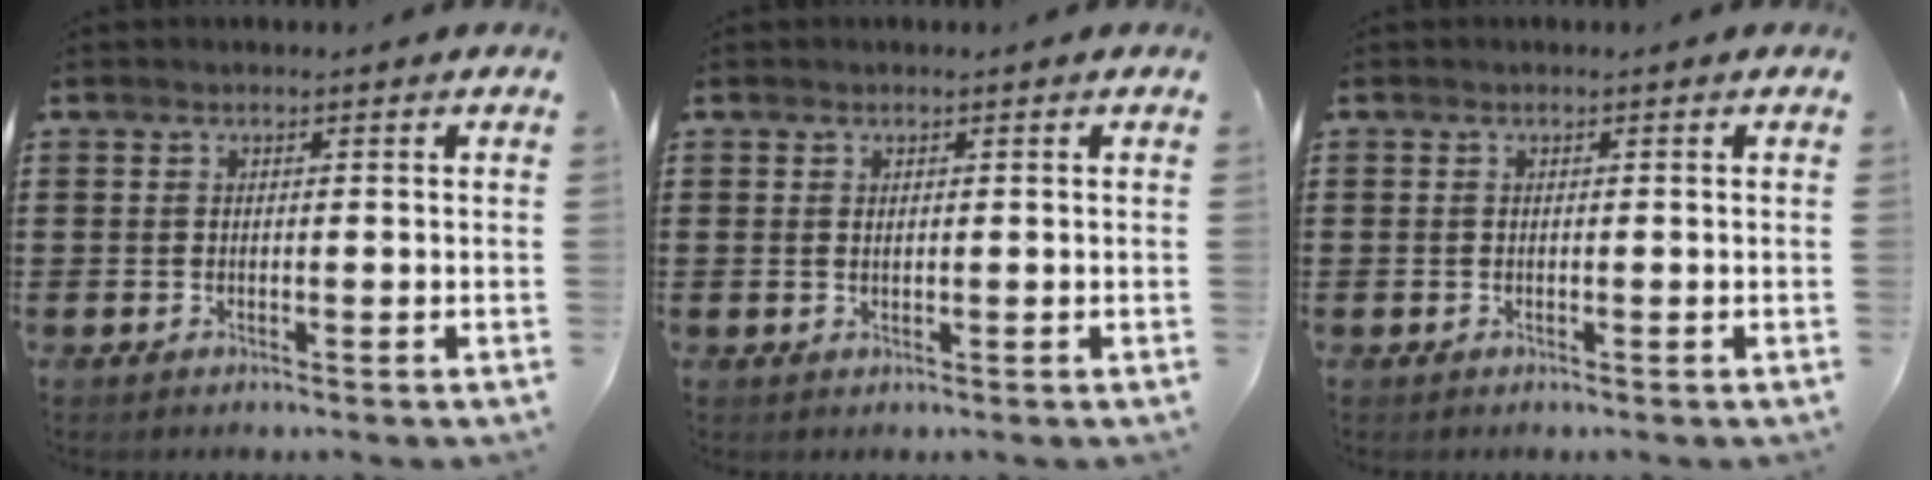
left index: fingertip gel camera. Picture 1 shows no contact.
{"total": 0.6, "force": [0.3, 0.3, 0.5], "torque": [-0.011, 0.002, 0.006]}
{"total": 0.0}